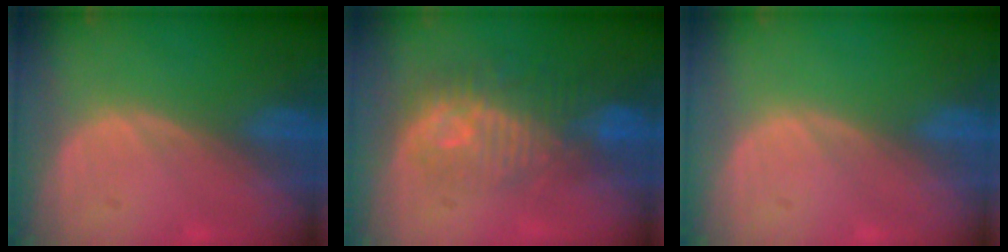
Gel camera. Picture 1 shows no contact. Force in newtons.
{"total": 9.7, "press": 8.9, "slide": 3.9}
{"total": 0.0}